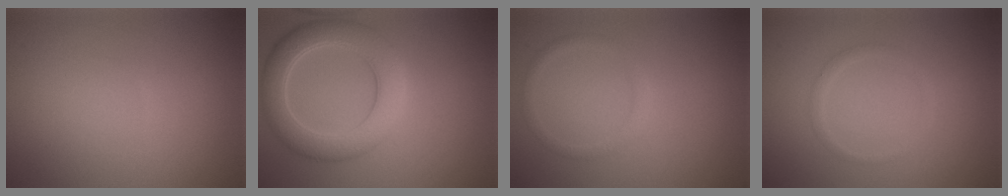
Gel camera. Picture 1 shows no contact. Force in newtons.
{"total": 5.6, "press": 5.6, "slide": 0.2}
{"total": 1.2, "press": 1.2, "slide": 0.1}
{"total": 0.9, "press": 0.9, "slide": 0.1}